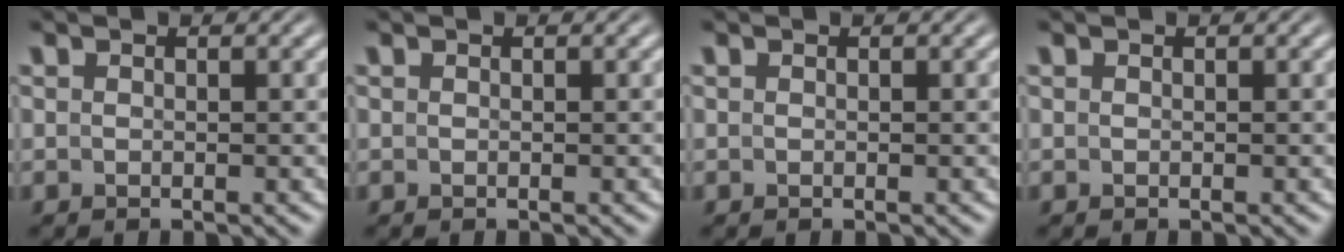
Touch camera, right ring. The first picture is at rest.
{"total": 0.0}
{"total": 0.0}
{"total": 0.0}